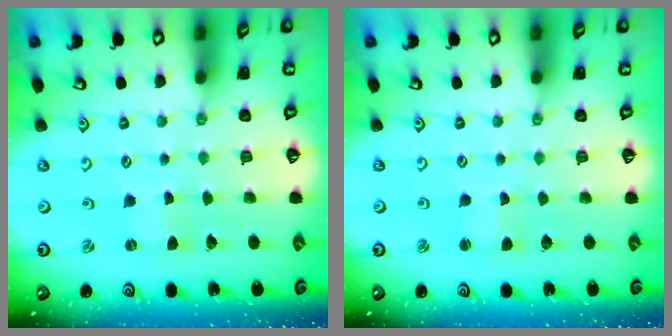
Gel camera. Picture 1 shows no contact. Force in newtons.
{"total": 1.7, "press": 1.7, "slide": 0.2}